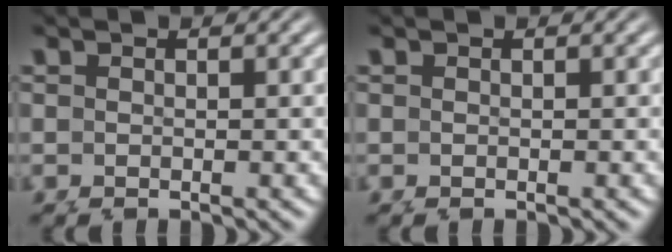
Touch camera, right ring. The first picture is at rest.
{"total": 0.0}